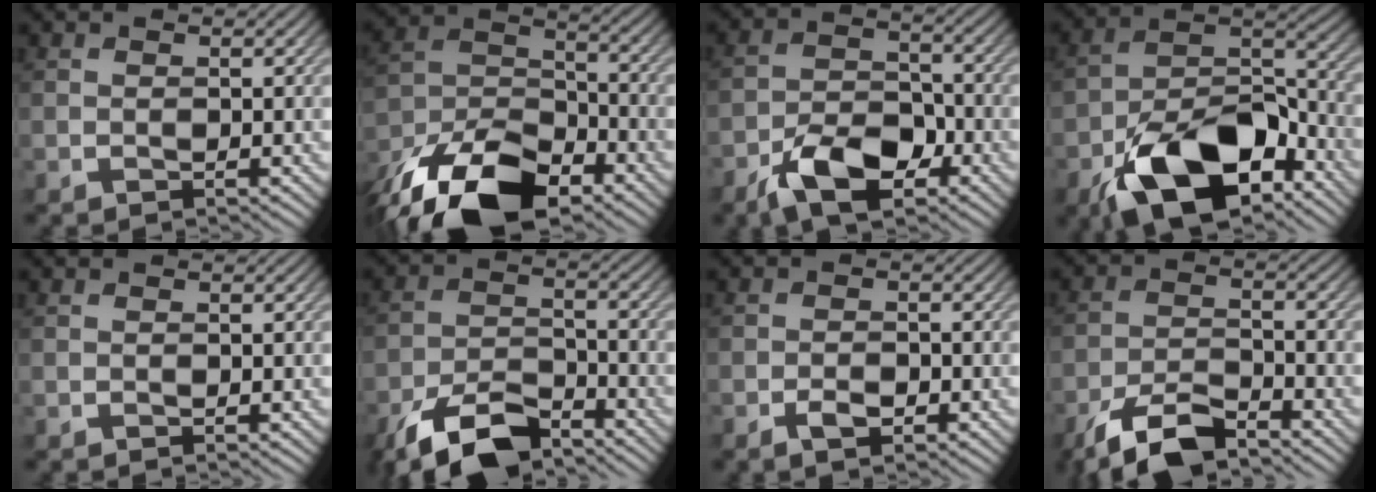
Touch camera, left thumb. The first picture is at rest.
{"total": 15.1, "force": [-10.3, 7.1, 8.5], "torque": [-0.192, -0.021, -0.189]}
{"total": 8.8, "force": [-5.2, 4.5, 5.5], "torque": [-0.097, 0.000, -0.104]}
{"total": 15.8, "force": [-9.1, 8.1, 10.0], "torque": [-0.183, -0.022, -0.169]}
{"total": 0.0}
{"total": 10.2, "force": [-7.5, 4.0, 5.6], "torque": [-0.101, -0.003, -0.149]}
{"total": 2.3, "force": [-1.3, 1.1, 1.5], "torque": [-0.026, 0.000, -0.026]}
{"total": 8.2, "force": [-6.2, 2.7, 4.6], "torque": [-0.086, -0.001, -0.125]}